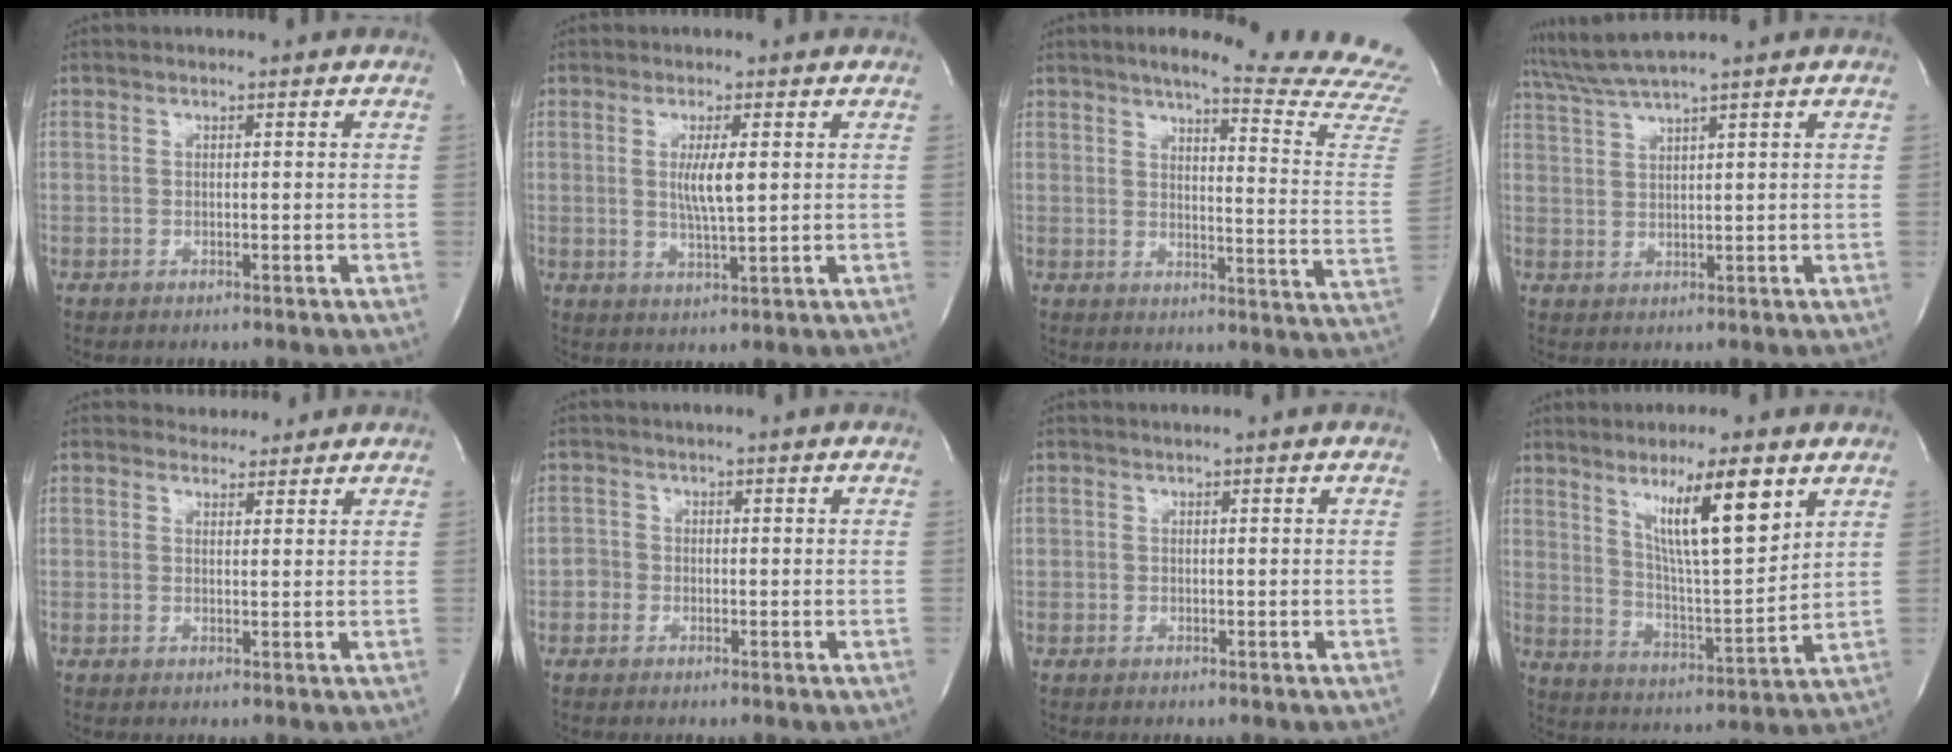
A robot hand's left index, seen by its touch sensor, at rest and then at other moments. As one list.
[{"total": 4.3, "force": [0.5, 0.2, 4.3], "torque": [-0.081, -0.014, 0.010]}, {"total": 21.4, "force": [19.8, -0.4, 8.1], "torque": [-0.103, -0.125, 0.218]}, {"total": 4.8, "force": [4.1, -1.7, 1.9], "torque": [-0.050, 0.003, 0.087]}, {"total": 2.3, "force": [2.1, 0.9, -0.2], "torque": [0.000, 0.000, 0.028]}, {"total": 1.4, "force": [-0.7, 1.2, 0.0], "torque": [0.011, 0.001, -0.016]}, {"total": 0.0}, {"total": 12.1, "force": [6.4, 1.0, 10.2], "torque": [-0.175, -0.014, 0.113]}]